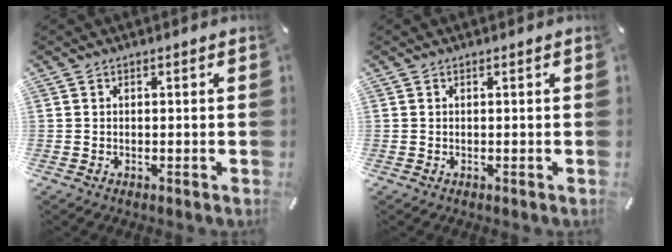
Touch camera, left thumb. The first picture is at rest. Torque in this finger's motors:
{"motor_torque": [-0.14, 0.23, 0.22, -0.03, 0.00]}